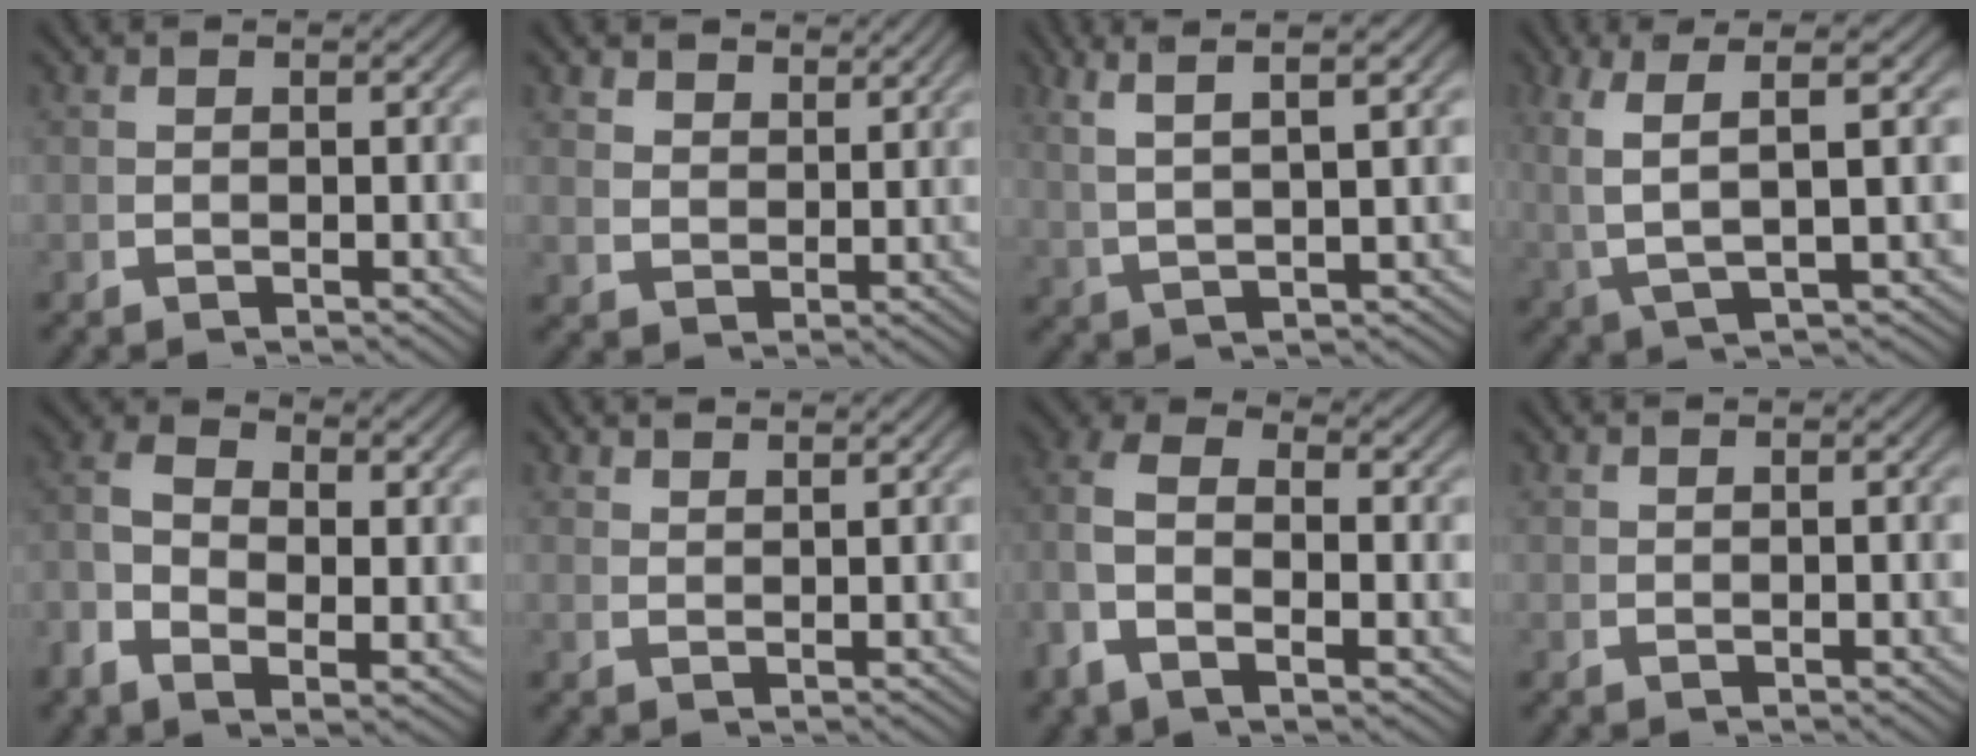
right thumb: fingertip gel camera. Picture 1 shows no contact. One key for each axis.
{"total": 3.5, "fx": 3.1, "fy": 1.3, "fz": 1.0, "tx": -0.016, "ty": -0.002, "tz": 0.065}
{"total": 6.8, "fx": 4.3, "fy": 1.9, "fz": 4.9, "tx": -0.071, "ty": 0.023, "tz": 0.075}
{"total": 7.9, "fx": 2.2, "fy": 3.3, "fz": 6.8, "tx": -0.128, "ty": 0.010, "tz": 0.042}
{"total": 5.7, "fx": 0.4, "fy": 3.4, "fz": 4.5, "tx": -0.100, "ty": -0.012, "tz": 0.009}
{"total": 2.8, "fx": 2.7, "fy": -0.4, "fz": 0.4, "tx": 0.004, "ty": 0.009, "tz": 0.052}
{"total": 5.4, "fx": 0.8, "fy": 3.0, "fz": 4.5, "tx": -0.110, "ty": -0.009, "tz": 0.015}
{"total": 1.1, "fx": 1.0, "fy": -0.5, "fz": 0.1, "tx": 0.001, "ty": 0.002, "tz": 0.024}